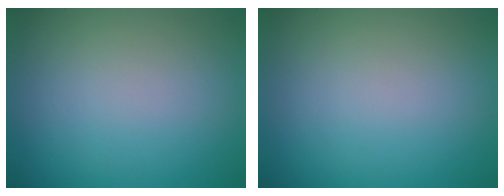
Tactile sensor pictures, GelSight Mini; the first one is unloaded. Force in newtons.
{"total": 0.0}